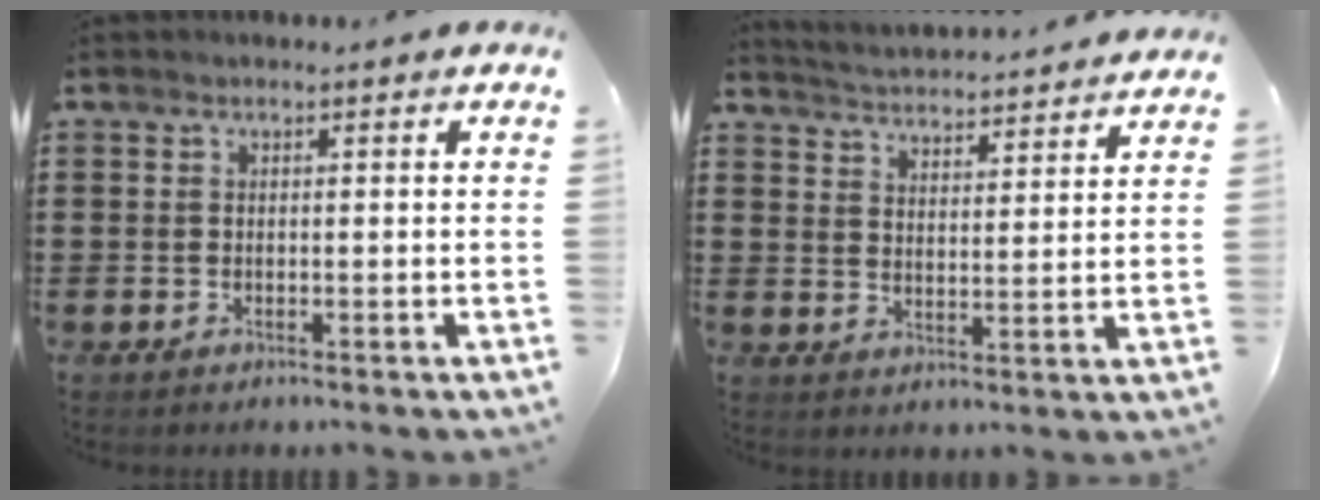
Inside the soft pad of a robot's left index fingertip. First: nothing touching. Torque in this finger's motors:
{"motor_torque": [1.59, -0.55, 0.08, 0.06]}